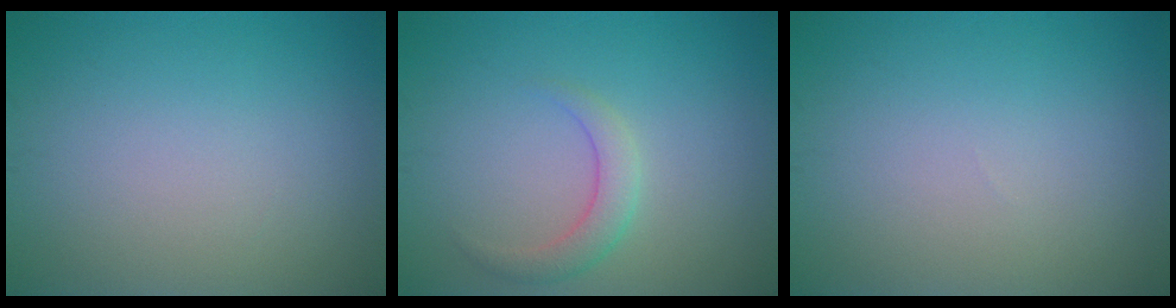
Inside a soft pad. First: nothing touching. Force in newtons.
{"total": 2.2, "press": 2.2, "slide": 0.2}
{"total": 0.0}